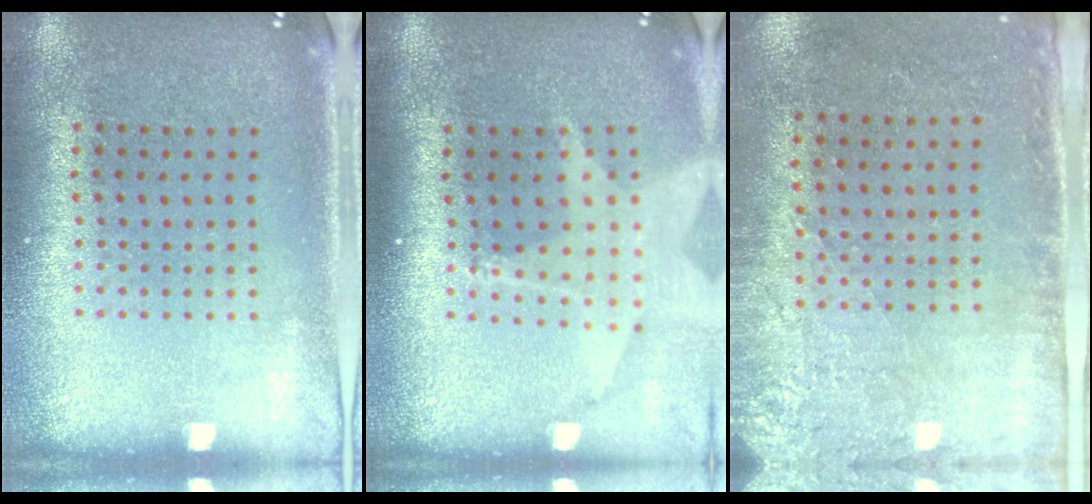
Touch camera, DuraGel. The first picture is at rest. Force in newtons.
{"total": 1.8, "press": 1.5, "slide": 1.1}
{"total": 2.9, "press": 2.3, "slide": 1.7}